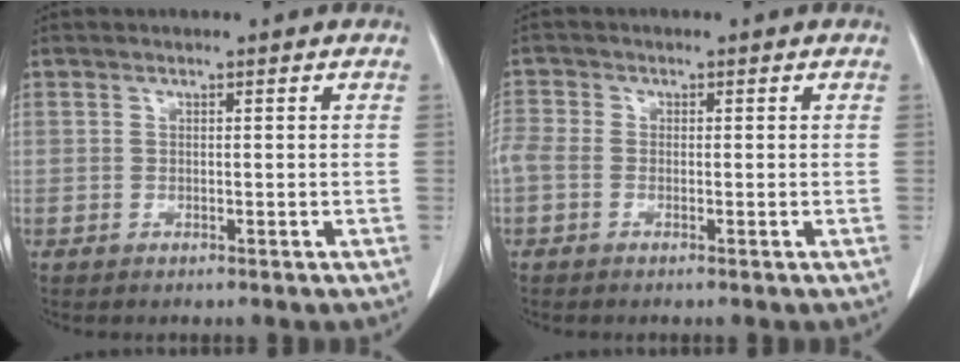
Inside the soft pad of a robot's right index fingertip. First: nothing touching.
{"total": 2.8, "force": [-0.6, 1.9, 1.9], "torque": [-0.064, 0.014, -0.014]}